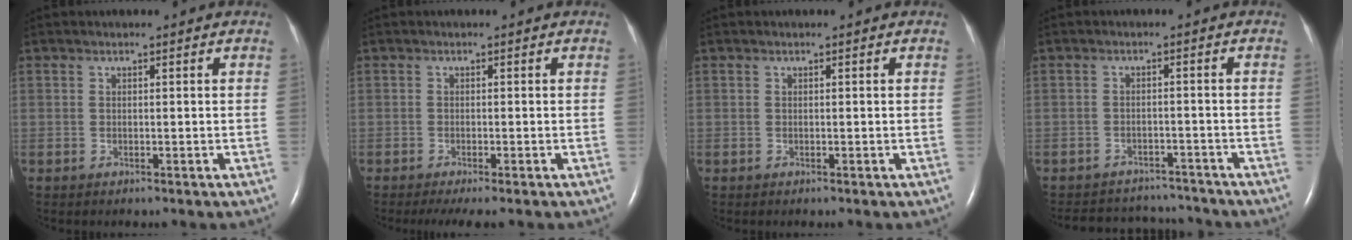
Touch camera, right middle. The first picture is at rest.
{"total": 3.9, "force": [-3.0, 0.5, 2.6], "torque": [-0.040, -0.011, -0.043]}
{"total": 0.0}
{"total": 9.9, "force": [-9.6, 2.5, 1.1], "torque": [-0.028, 0.012, -0.125]}